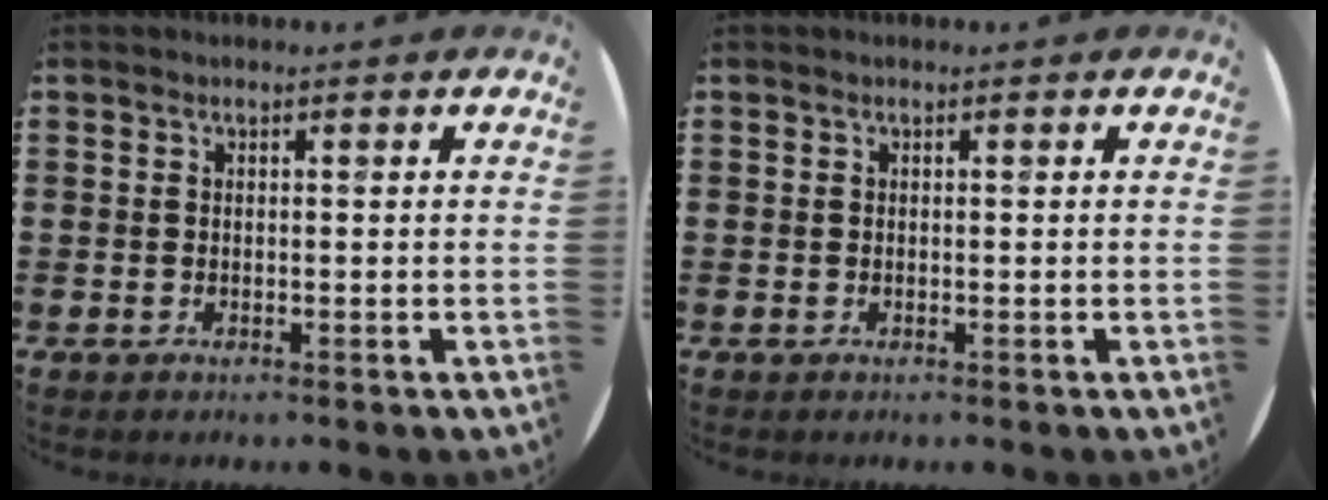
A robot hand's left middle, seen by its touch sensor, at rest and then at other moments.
{"total": 0.0}